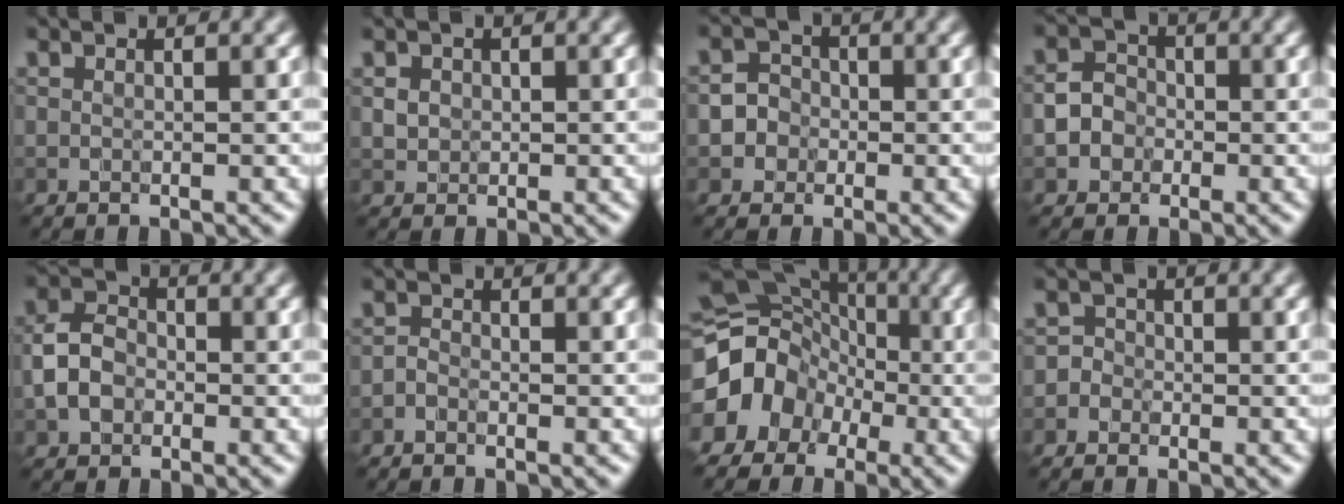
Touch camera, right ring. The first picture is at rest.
{"total": 0.9, "force": [0.2, 0.8, 0.2], "torque": [0.000, -0.003, 0.003]}
{"total": 2.9, "force": [-0.9, 2.8, 0.2], "torque": [0.029, 0.006, -0.028]}
{"total": 2.5, "force": [-0.8, 2.3, 0.7], "torque": [0.010, 0.003, -0.021]}
{"total": 3.4, "force": [-1.0, 2.6, 1.9], "torque": [-0.036, 0.005, -0.026]}
{"total": 0.6, "force": [-0.5, 0.3, 0.1], "torque": [0.000, 0.001, -0.014]}
{"total": 11.4, "force": [-1.8, 10.2, 4.7], "torque": [-0.090, -0.001, -0.058]}
{"total": 1.5, "force": [-0.5, 1.4, 0.0], "torque": [0.023, 0.010, -0.021]}